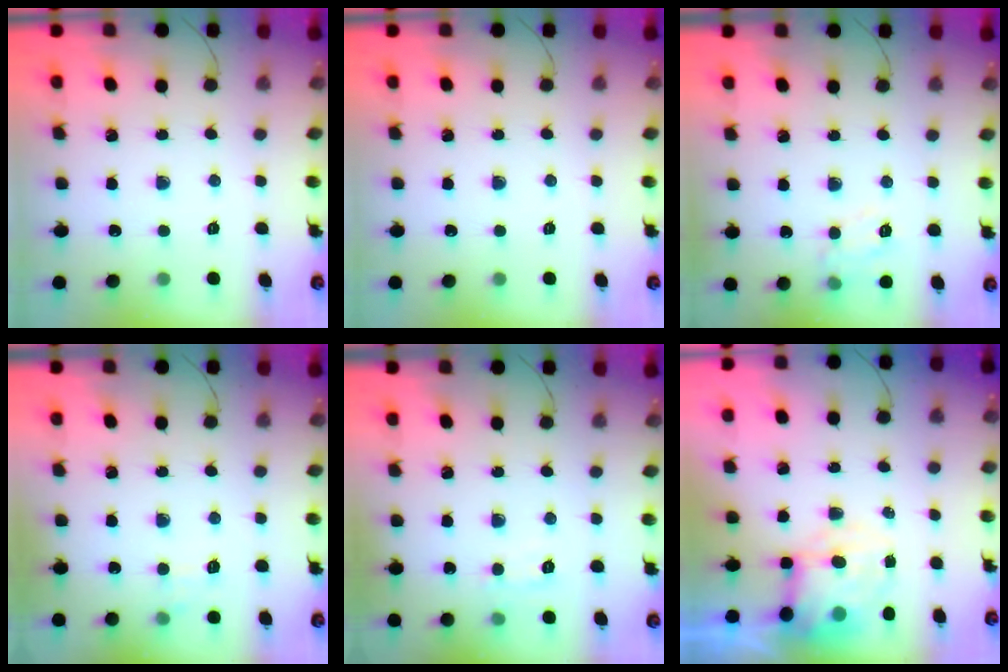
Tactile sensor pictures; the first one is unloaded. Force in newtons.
{"total": 0.0}
{"total": 9.4, "press": 9.4, "slide": 1.1}
{"total": 6.8, "press": 6.6, "slide": 1.6}
{"total": 5.0, "press": 4.8, "slide": 1.4}
{"total": 8.3, "press": 8.0, "slide": 1.9}